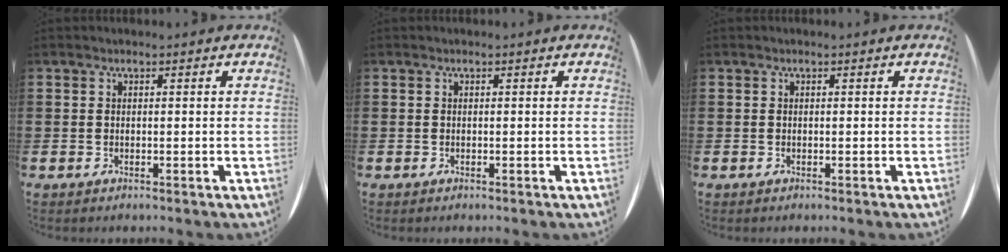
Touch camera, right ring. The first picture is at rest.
{"total": 0.0}
{"total": 0.0}